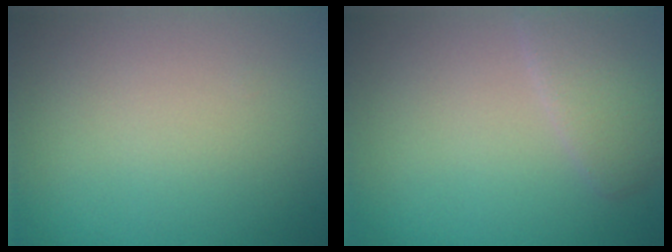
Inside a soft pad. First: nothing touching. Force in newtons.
{"total": 2.8, "press": 2.8, "slide": 0.2}